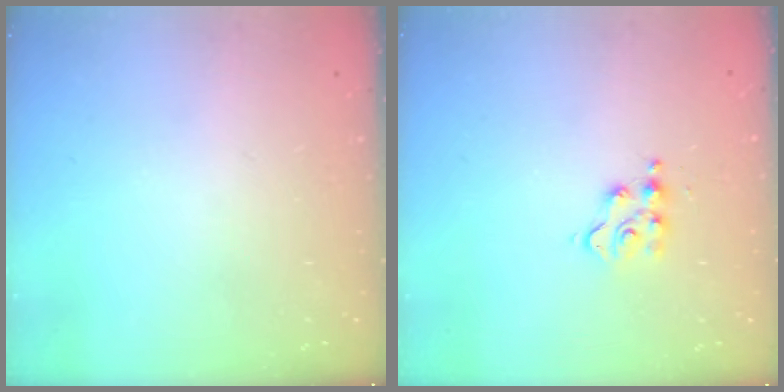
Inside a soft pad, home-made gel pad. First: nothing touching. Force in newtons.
{"total": 5.1, "press": 5.0, "slide": 0.5}